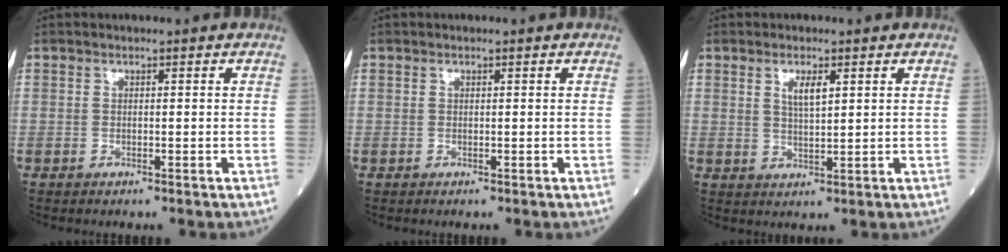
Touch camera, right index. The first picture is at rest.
{"total": 0.0}
{"total": 3.2, "force": [1.4, 0.7, 2.8], "torque": [-0.055, 0.001, 0.027]}